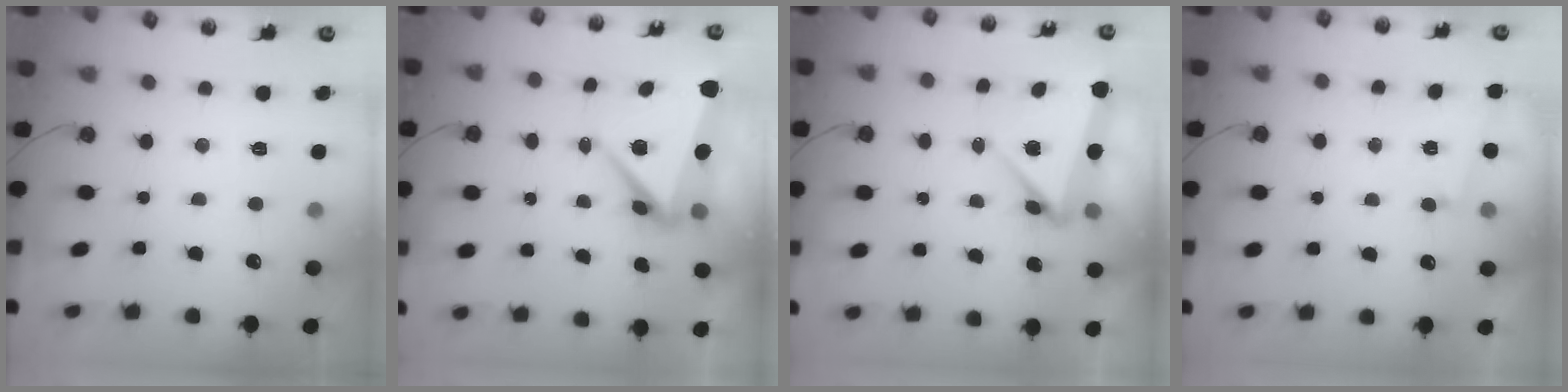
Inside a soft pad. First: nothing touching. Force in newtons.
{"total": 8.3, "press": 8.2, "slide": 1.2}
{"total": 10.8, "press": 4.7, "slide": 9.7}
{"total": 1.5, "press": 1.4, "slide": 0.5}